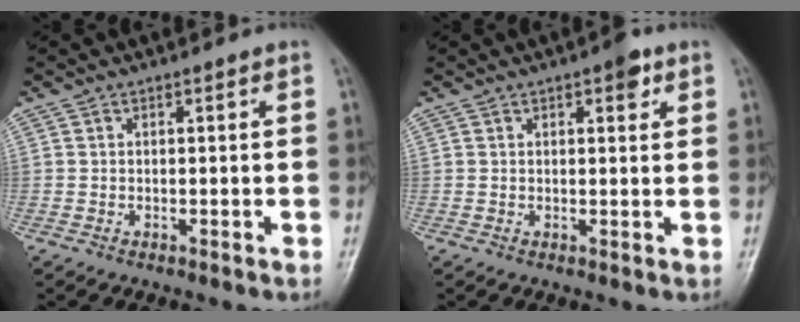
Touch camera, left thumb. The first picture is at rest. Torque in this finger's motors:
{"motor_torque": [0.68, 0.38, 0.51, -0.34, 0.01]}